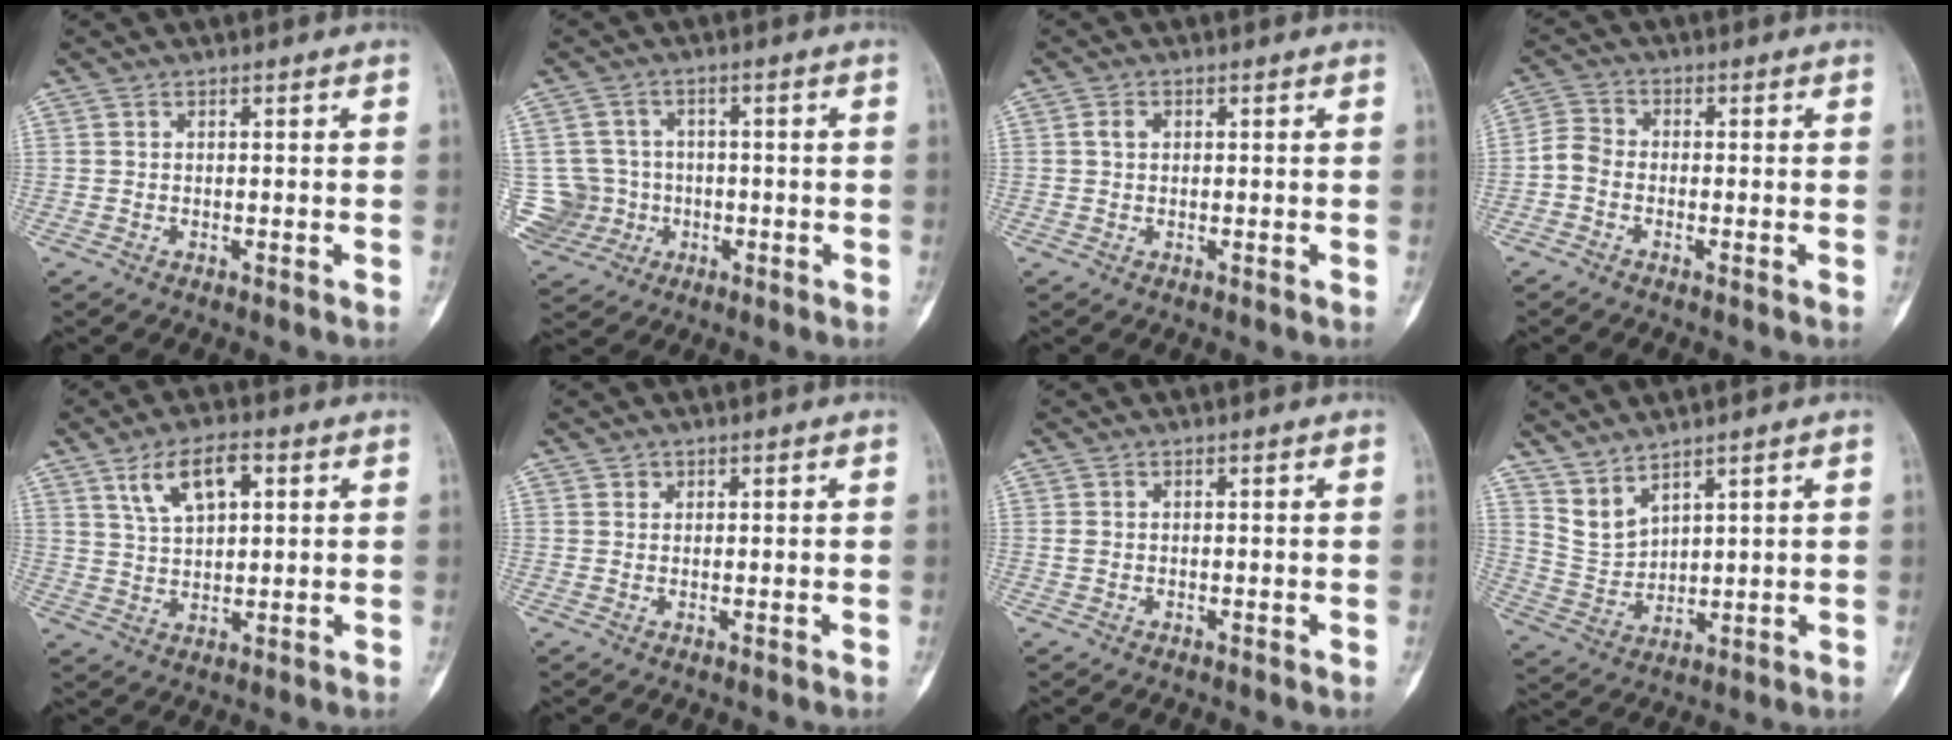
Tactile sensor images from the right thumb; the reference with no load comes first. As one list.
[{"total": 8.5, "force": [-1.3, 8.3, 1.4], "torque": [-0.015, 0.023, -0.015]}, {"total": 1.5, "force": [0.3, 1.1, 1.0], "torque": [-0.018, 0.005, 0.005]}, {"total": 3.8, "force": [-1.5, 2.7, 2.2], "torque": [-0.039, 0.014, -0.044]}, {"total": 8.7, "force": [3.8, 4.3, 6.5], "torque": [-0.105, -0.005, 0.071]}, {"total": 0.9, "force": [0.5, 0.8, 0.1], "torque": [0.009, -0.001, 0.006]}, {"total": 0.7, "force": [0.0, 0.6, 0.4], "torque": [-0.012, 0.000, 0.001]}, {"total": 5.6, "force": [4.9, 1.7, 2.2], "torque": [-0.041, -0.037, 0.117]}]